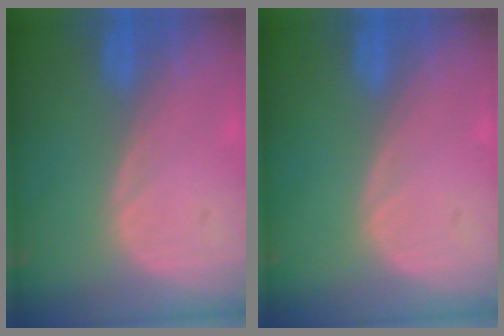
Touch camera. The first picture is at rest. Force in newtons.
{"total": 0.0}